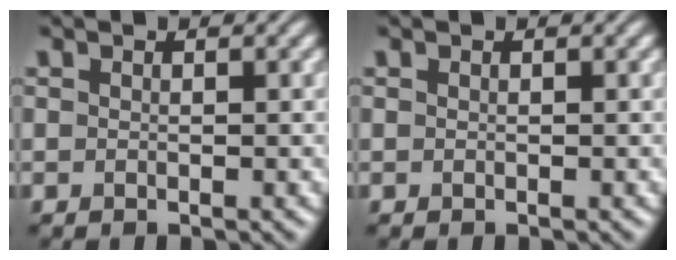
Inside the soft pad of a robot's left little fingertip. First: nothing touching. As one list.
[{"total": 0.0}]